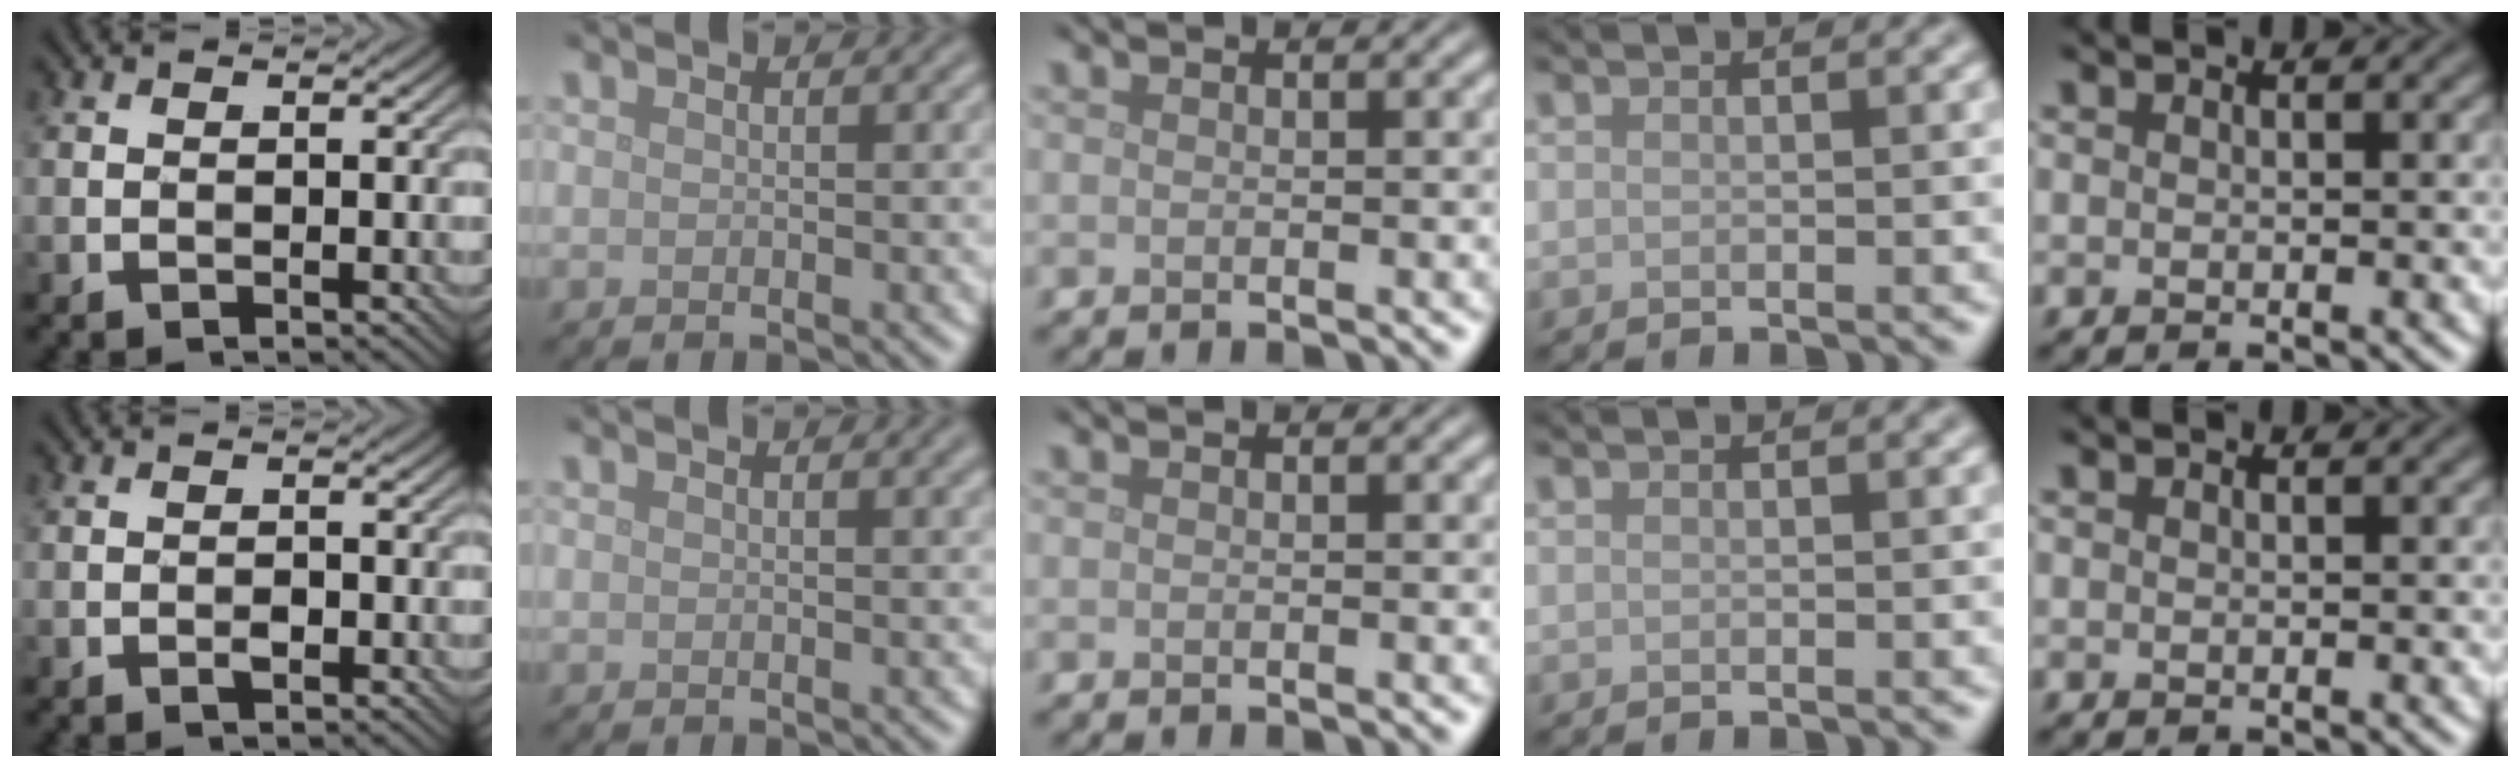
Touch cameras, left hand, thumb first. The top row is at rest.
{"thumb": {"total": 1.1, "force": [-0.5, 0.5, 0.8], "torque": [-0.011, 0.002, -0.009]}, "index": {"total": 1.3, "force": [0.6, 0.4, 1.1], "torque": [-0.010, 0.006, 0.008]}}